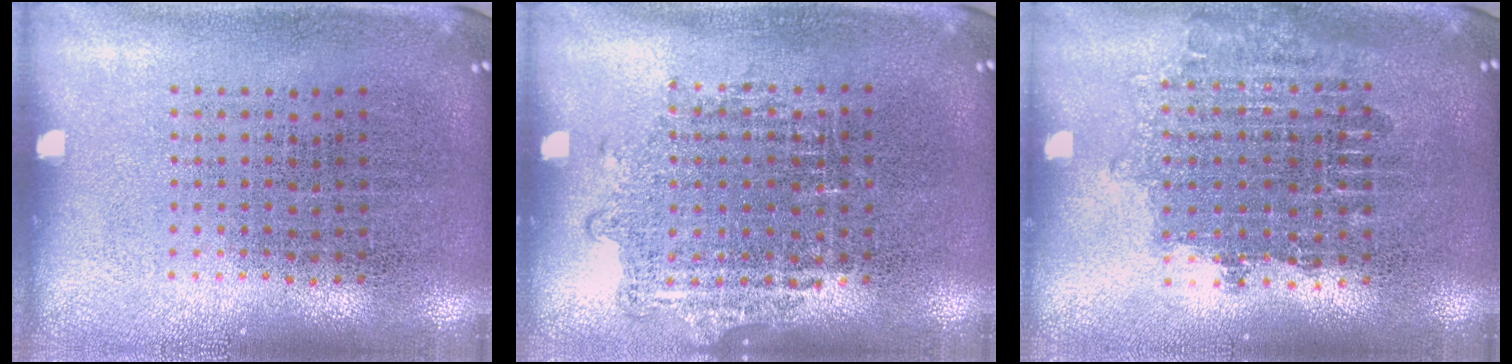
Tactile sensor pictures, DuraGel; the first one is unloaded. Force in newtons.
{"total": 1.0, "press": 0.9, "slide": 0.4}
{"total": 1.7, "press": 1.4, "slide": 1.0}